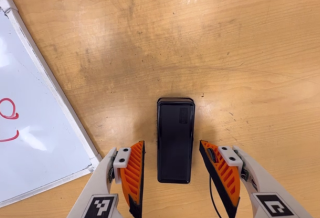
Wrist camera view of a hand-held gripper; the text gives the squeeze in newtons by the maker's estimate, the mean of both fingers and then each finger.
{"total": 0.0}